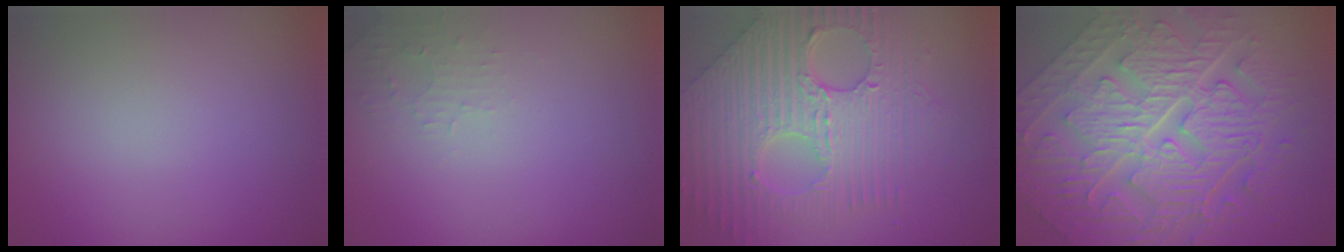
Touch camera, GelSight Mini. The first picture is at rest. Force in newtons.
{"total": 1.3, "press": 1.2, "slide": 0.3}
{"total": 10.2, "press": 7.0, "slide": 7.4}
{"total": 11.4, "press": 7.9, "slide": 8.3}